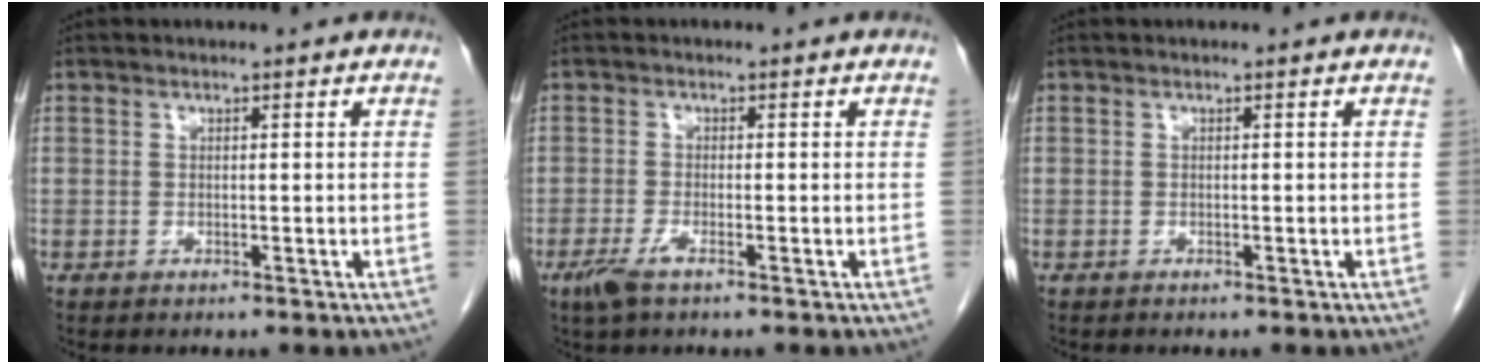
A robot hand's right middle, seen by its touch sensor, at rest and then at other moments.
{"total": 2.6, "force": [-1.6, 0.3, 2.1], "torque": [-0.051, -0.008, -0.034]}
{"total": 0.0}